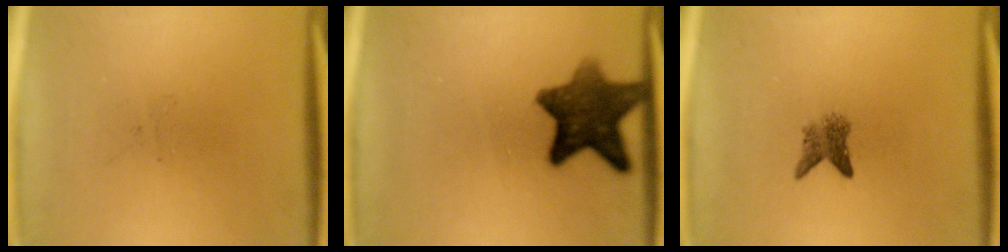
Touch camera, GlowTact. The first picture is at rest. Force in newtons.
{"total": 10.0}
{"total": 2.6}